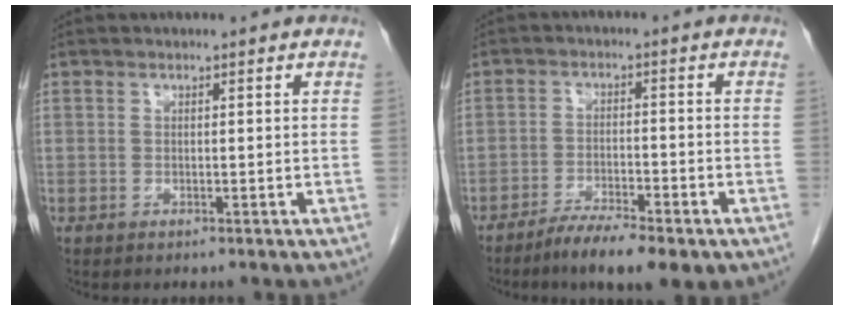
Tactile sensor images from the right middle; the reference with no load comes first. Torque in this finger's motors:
{"motor_torque": [1.24, -0.90, 0.13, 0.08]}